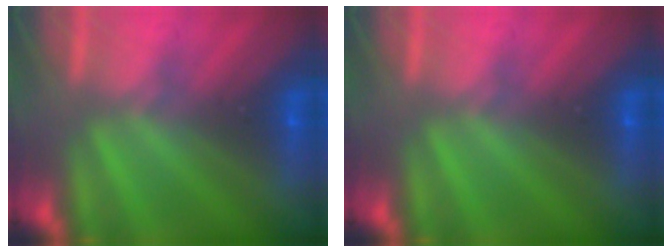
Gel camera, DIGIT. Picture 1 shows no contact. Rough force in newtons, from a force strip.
{"total": 0.0}